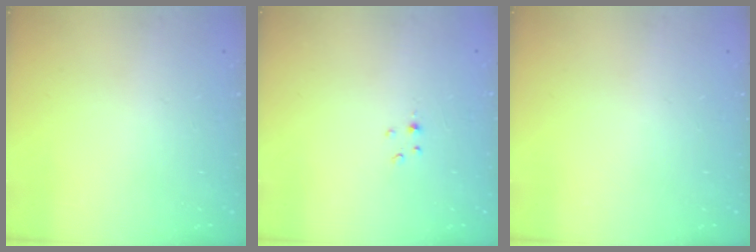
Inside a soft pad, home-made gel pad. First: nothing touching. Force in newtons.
{"total": 1.0, "press": 1.0, "slide": 0.2}
{"total": 0.0}